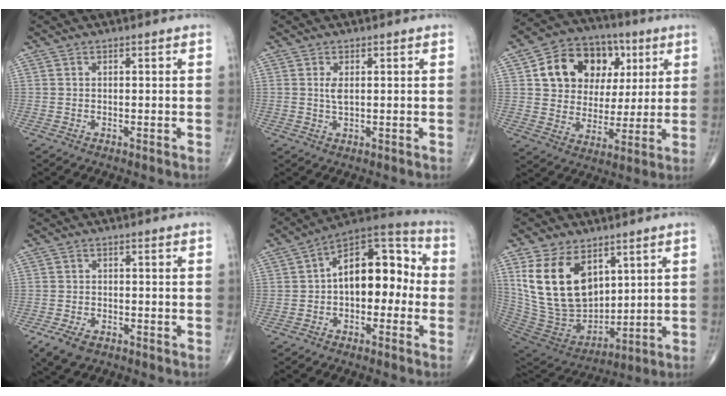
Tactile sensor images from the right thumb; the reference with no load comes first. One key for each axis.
{"total": 1.9, "fx": 0.5, "fy": 0.6, "fz": 1.7, "tx": -0.034, "ty": -0.004, "tz": 0.014}
{"total": 17.2, "fx": 5.3, "fy": 13.4, "fz": 9.5, "tx": -0.115, "ty": 0.007, "tz": 0.090}
{"total": 5.3, "fx": -3.1, "fy": 2.9, "fz": 3.0, "tx": -0.058, "ty": 0.002, "tz": -0.054}
{"total": 14.7, "fx": -0.6, "fy": 8.8, "fz": 11.7, "tx": -0.140, "ty": 0.046, "tz": -0.027}
{"total": 19.1, "fx": 7.2, "fy": 12.4, "fz": 12.7, "tx": -0.217, "ty": -0.037, "tz": 0.160}